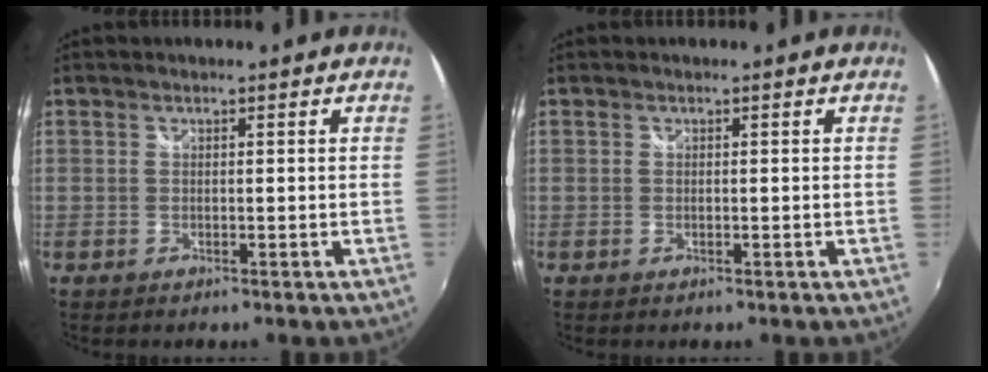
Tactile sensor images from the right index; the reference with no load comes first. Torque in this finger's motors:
{"motor_torque": [-0.32, 0.15, -0.04, 0.00]}